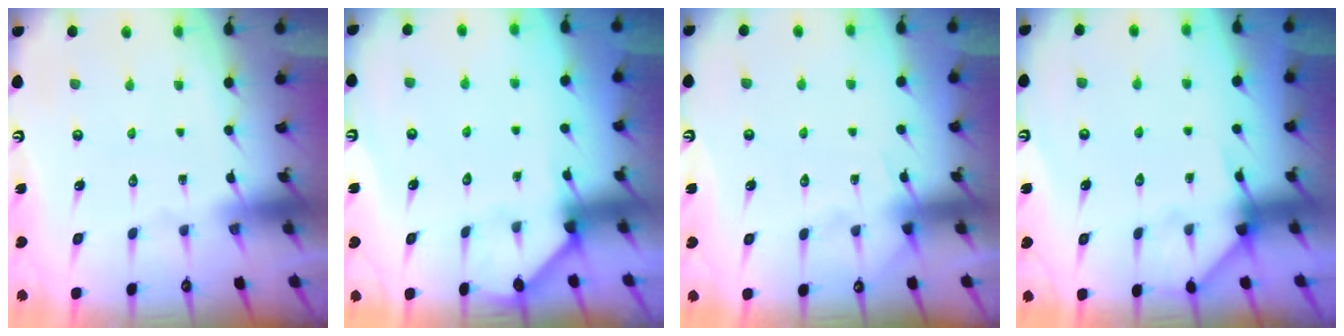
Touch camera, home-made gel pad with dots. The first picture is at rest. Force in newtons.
{"total": 2.0, "press": 2.0, "slide": 0.1}
{"total": 4.5, "press": 4.5, "slide": 0.6}
{"total": 4.1, "press": 4.0, "slide": 0.5}